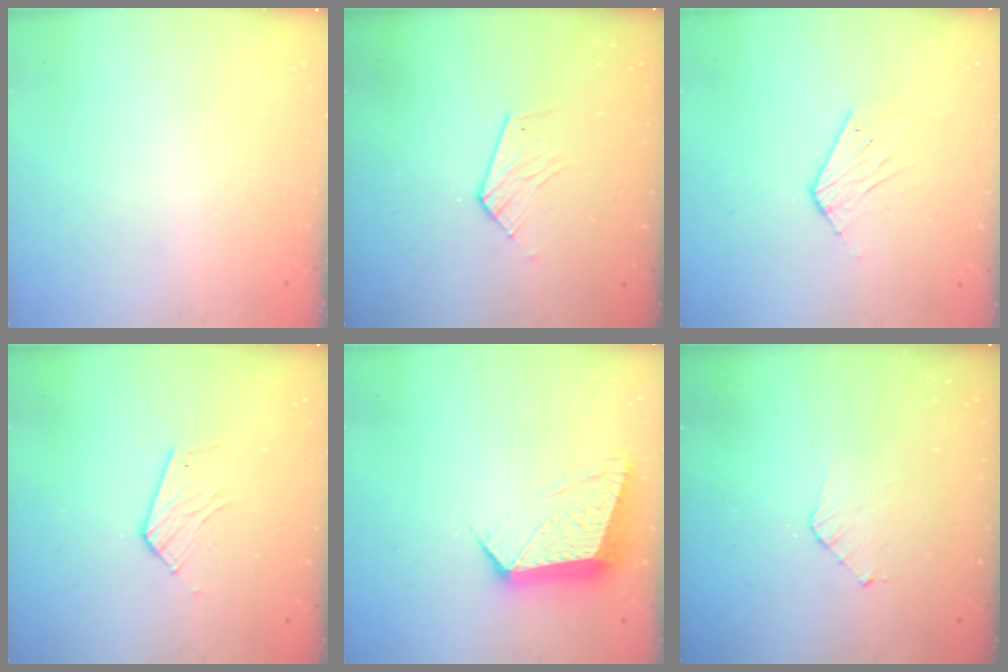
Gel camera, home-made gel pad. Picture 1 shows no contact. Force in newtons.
{"total": 6.2, "press": 6.2, "slide": 0.5}
{"total": 4.5, "press": 4.5, "slide": 0.3}
{"total": 7.3, "press": 7.3, "slide": 0.3}
{"total": 12.3, "press": 12.2, "slide": 1.1}
{"total": 5.4, "press": 5.4, "slide": 0.3}